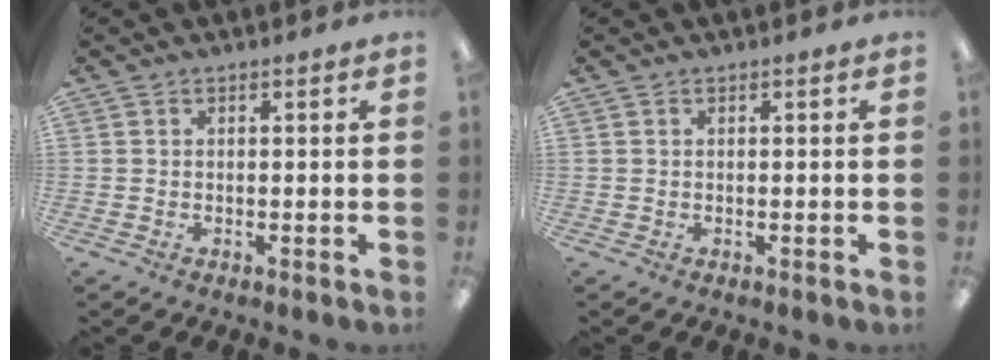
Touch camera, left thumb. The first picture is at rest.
{"total": 0.0}